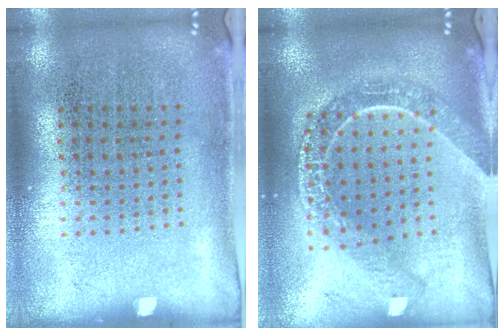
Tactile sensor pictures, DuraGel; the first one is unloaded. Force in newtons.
{"total": 2.2, "press": 1.8, "slide": 1.2}